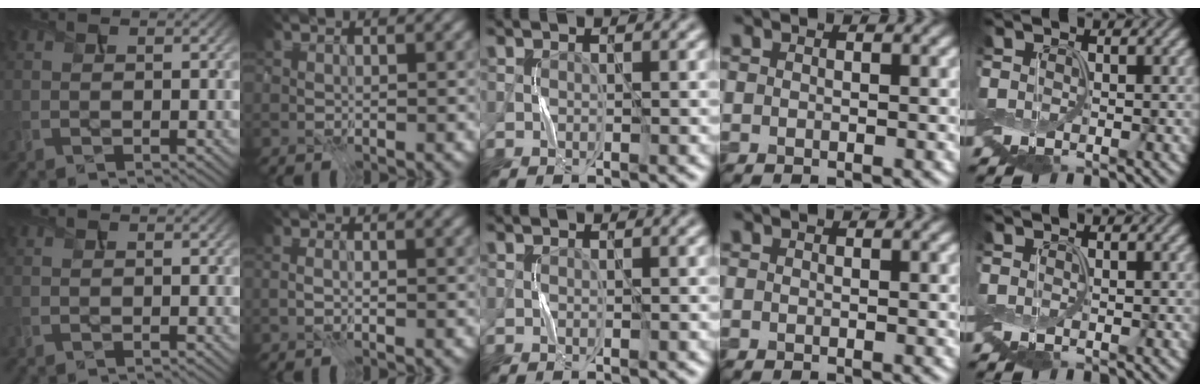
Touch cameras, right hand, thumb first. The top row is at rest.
{"index": {"total": 0.7, "force": [-0.7, -0.1, 0.0], "torque": [-0.003, -0.001, -0.012]}}